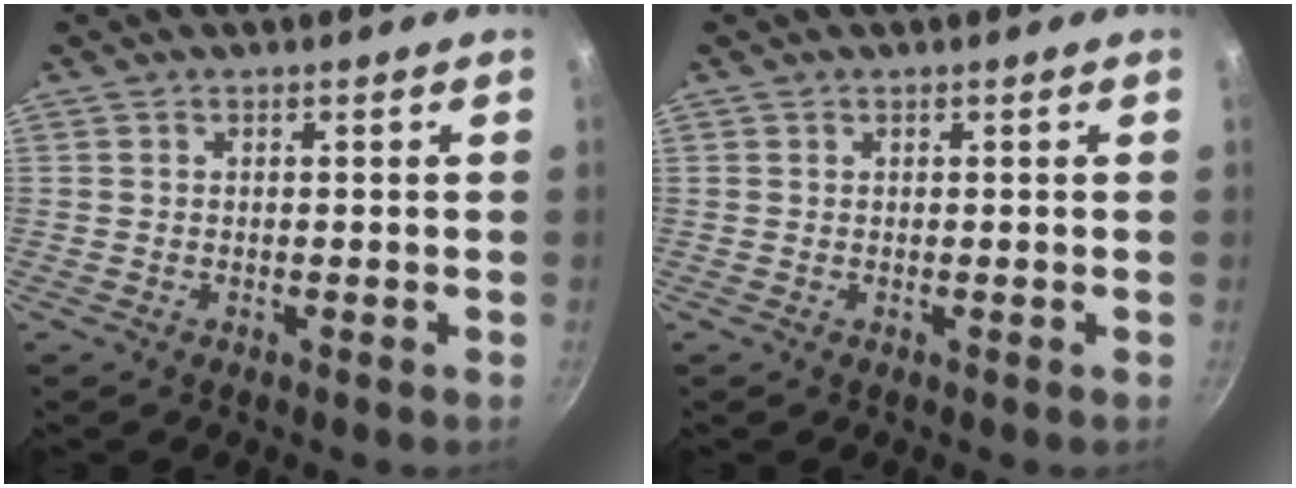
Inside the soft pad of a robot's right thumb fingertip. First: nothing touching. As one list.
[{"total": 0.0}]